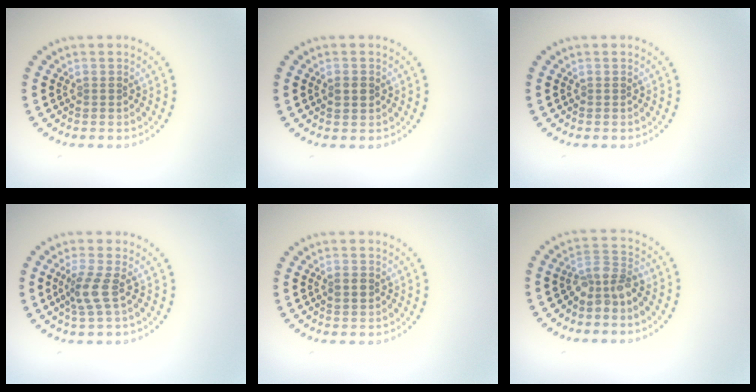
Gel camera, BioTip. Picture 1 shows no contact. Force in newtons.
{"total": 1.4, "press": 1.4, "slide": 0.2}
{"total": 0.0}
{"total": 2.5, "press": 1.8, "slide": 1.6}
{"total": 1.2, "press": 1.2, "slide": 0.2}
{"total": 3.1, "press": 2.2, "slide": 2.2}